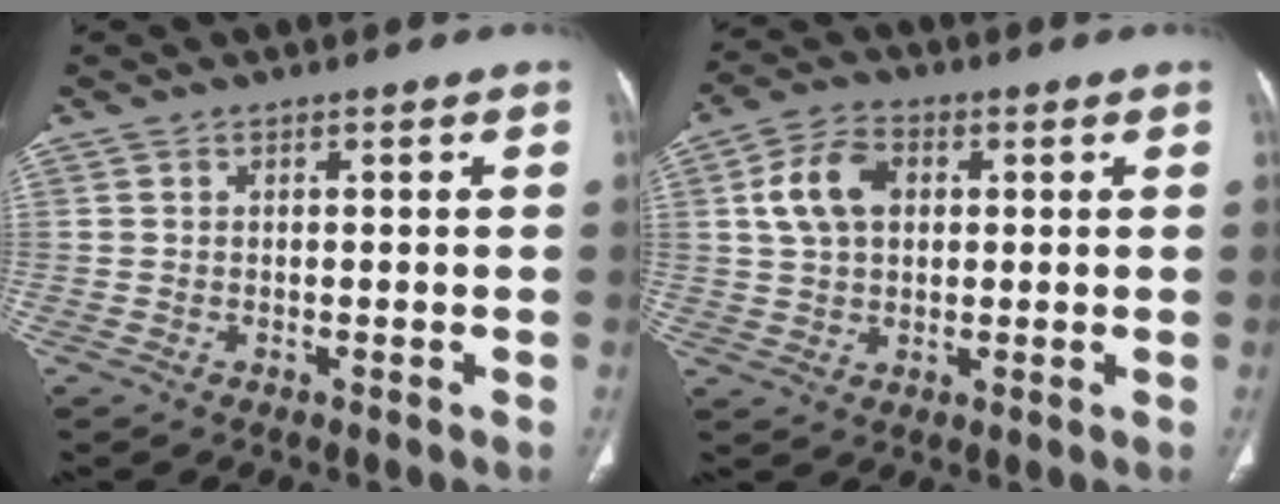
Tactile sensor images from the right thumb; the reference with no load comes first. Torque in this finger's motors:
{"motor_torque": [0.12, 0.21, 0.31, -0.50, 0.21]}